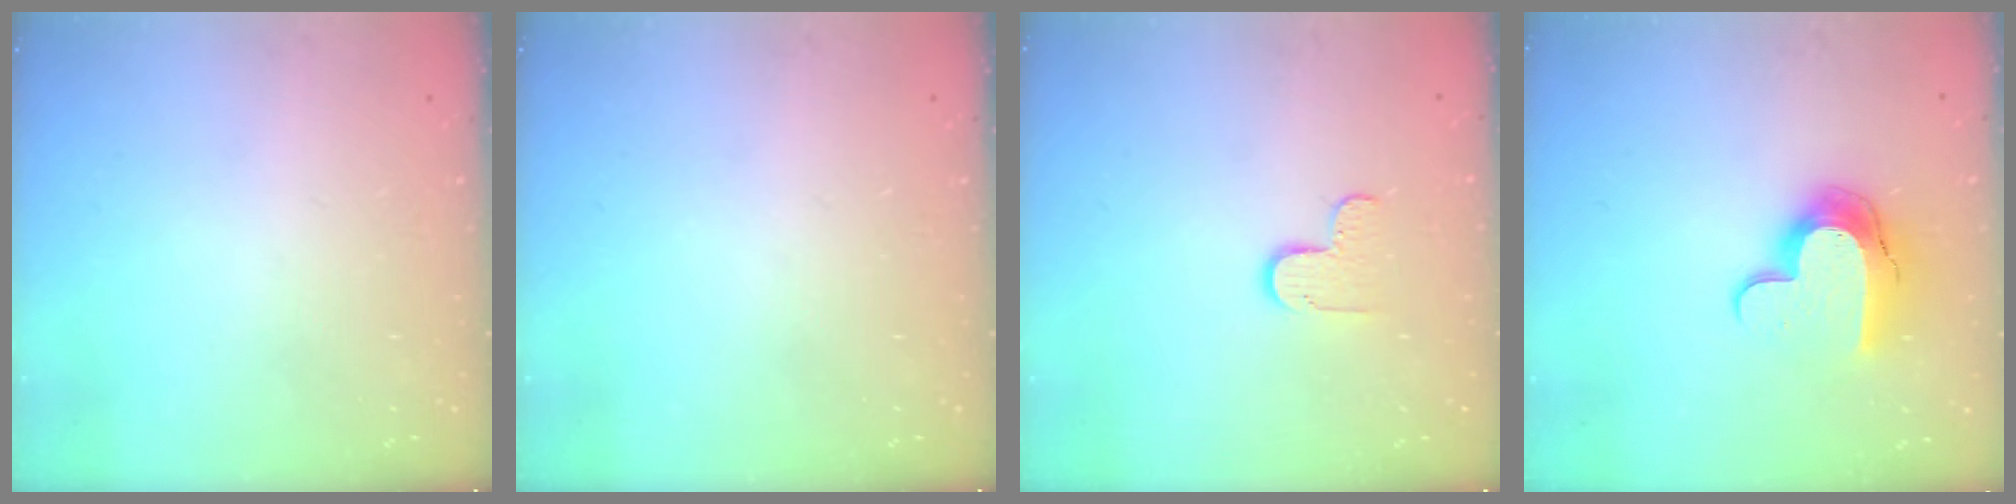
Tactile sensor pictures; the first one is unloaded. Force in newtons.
{"total": 0.0}
{"total": 5.7, "press": 5.7, "slide": 0.5}
{"total": 11.9, "press": 11.9, "slide": 0.6}